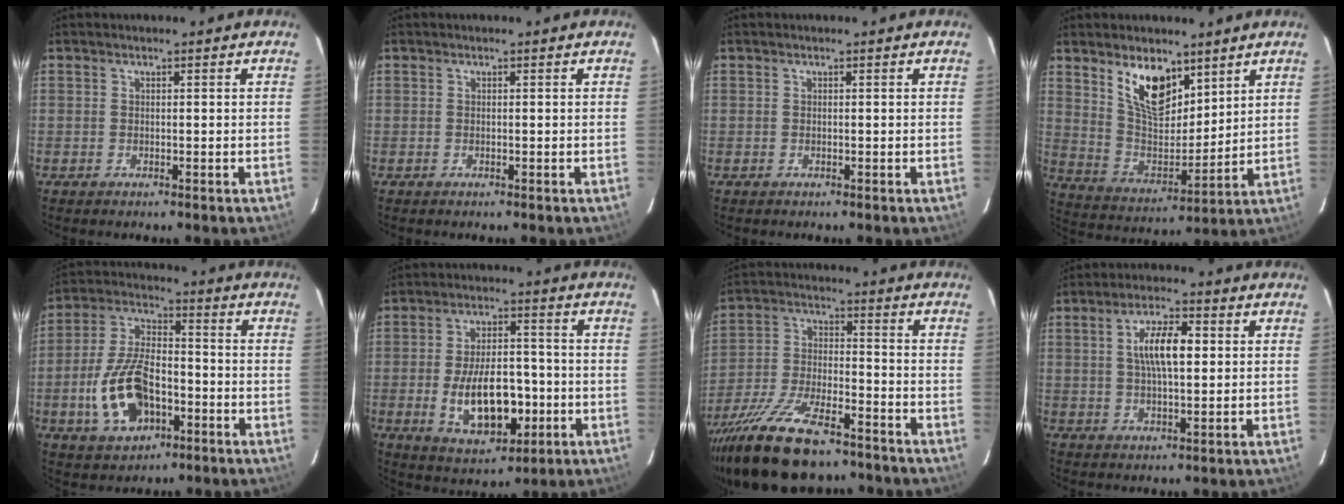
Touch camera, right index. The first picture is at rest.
{"total": 0.0}
{"total": 0.0}
{"total": 12.4, "force": [7.7, 5.9, 7.8], "torque": [-0.140, -0.002, 0.154]}
{"total": 14.9, "force": [-5.0, 8.3, 11.3], "torque": [-0.242, 0.008, -0.083]}
{"total": 14.1, "force": [-3.4, 7.2, 11.7], "torque": [-0.221, 0.003, -0.035]}
{"total": 20.4, "force": [-15.2, 7.1, 11.7], "torque": [-0.237, -0.035, -0.257]}
{"total": 8.1, "force": [1.6, 2.8, 7.4], "torque": [-0.132, 0.010, 0.030]}